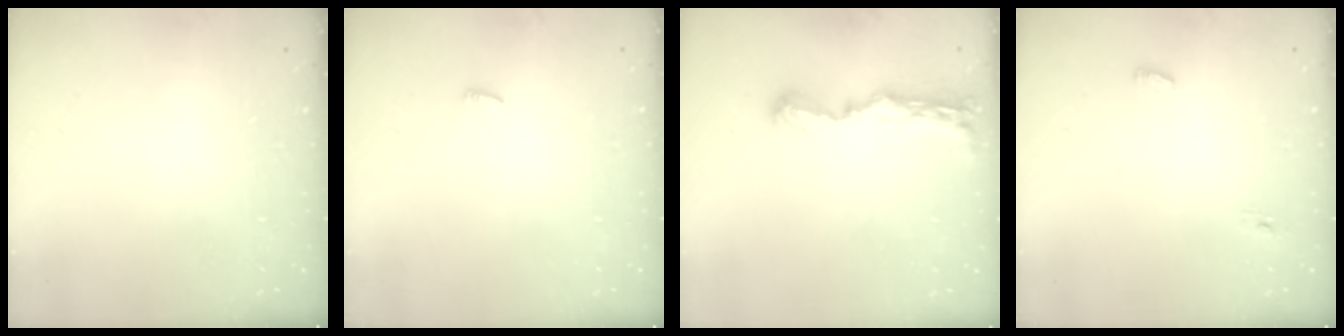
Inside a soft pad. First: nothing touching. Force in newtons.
{"total": 2.1, "press": 1.9, "slide": 0.7}
{"total": 8.7, "press": 8.7, "slide": 0.3}
{"total": 3.6, "press": 3.4, "slide": 1.0}